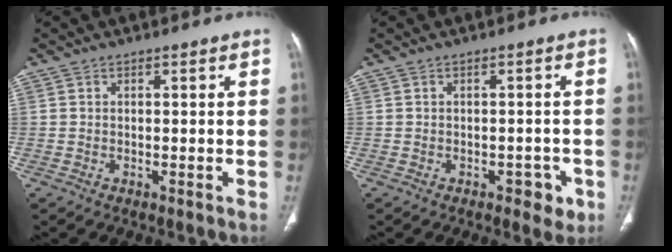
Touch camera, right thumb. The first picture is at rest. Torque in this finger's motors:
{"motor_torque": [-0.07, 0.18, -0.18, 0.17, -0.02]}